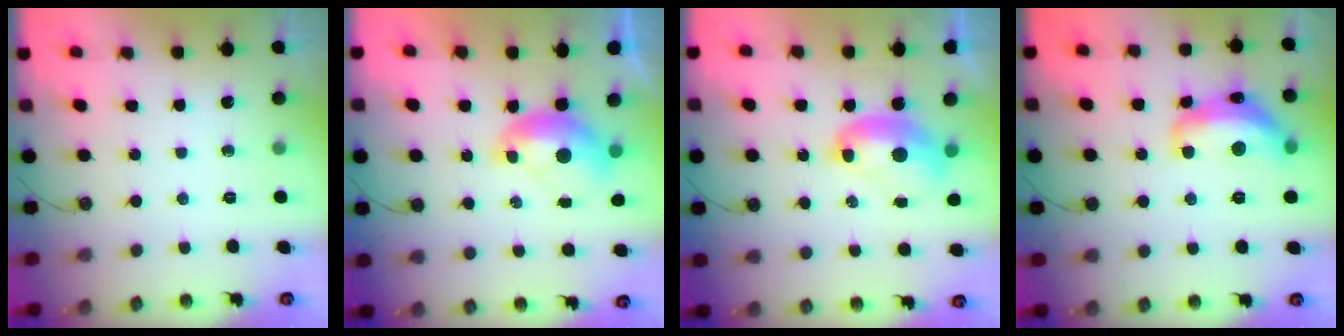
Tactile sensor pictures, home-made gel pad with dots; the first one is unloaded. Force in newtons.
{"total": 1.6, "press": 1.6, "slide": 0.4}
{"total": 3.4, "press": 3.4, "slide": 0.2}
{"total": 8.9, "press": 8.9, "slide": 0.6}